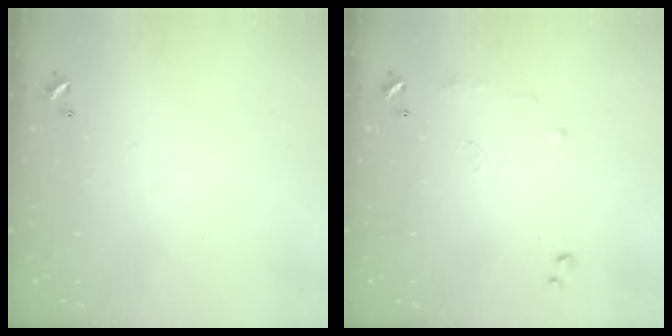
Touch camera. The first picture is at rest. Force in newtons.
{"total": 8.3, "press": 8.3, "slide": 0.8}